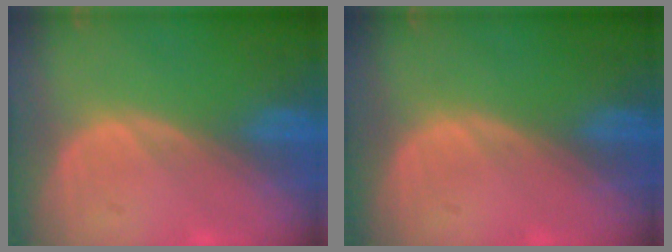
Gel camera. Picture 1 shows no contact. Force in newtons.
{"total": 0.0}